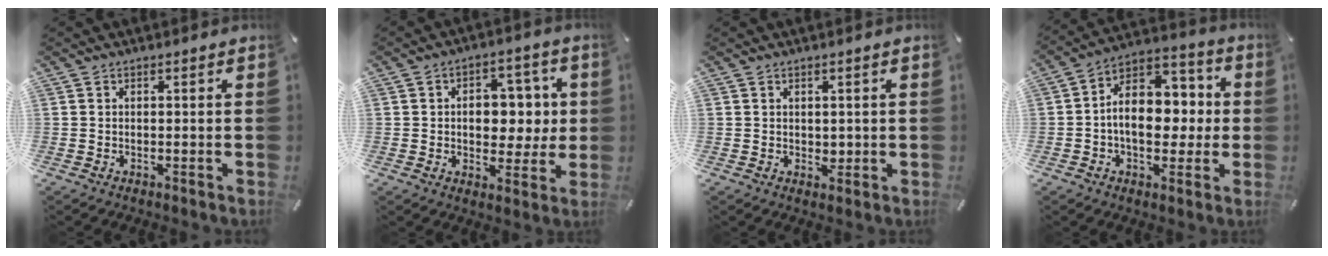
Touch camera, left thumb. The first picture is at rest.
{"total": 10.0, "force": [0.9, 7.2, 6.8], "torque": [-0.083, 0.001, 0.011]}
{"total": 1.6, "force": [0.4, 1.4, 0.4], "torque": [-0.001, 0.002, 0.005]}
{"total": 13.2, "force": [-1.2, 9.7, 8.9], "torque": [-0.130, 0.006, -0.019]}